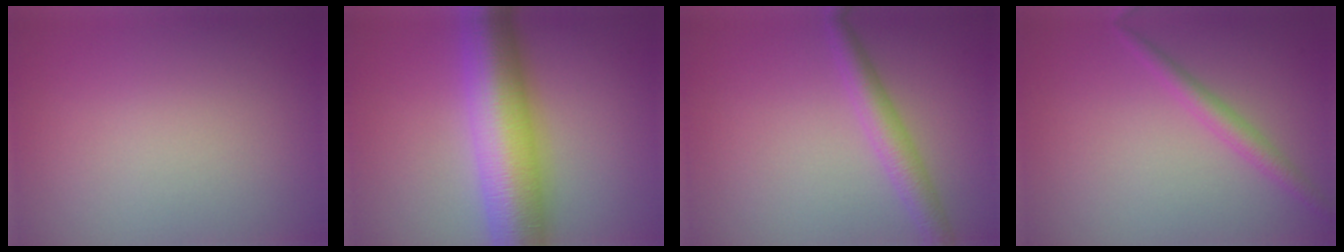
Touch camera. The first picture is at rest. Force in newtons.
{"total": 11.4, "press": 11.4, "slide": 0.2}
{"total": 3.1, "press": 3.1, "slide": 0.1}
{"total": 2.0, "press": 2.0, "slide": 0.1}